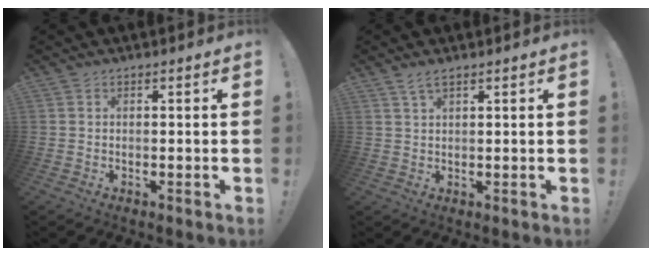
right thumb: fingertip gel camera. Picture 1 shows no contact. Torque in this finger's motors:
{"motor_torque": [-0.34, -0.02, 0.09, -0.05, 0.12]}